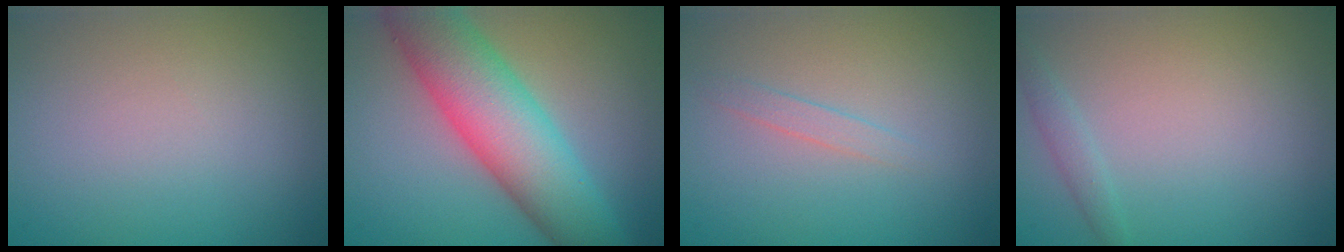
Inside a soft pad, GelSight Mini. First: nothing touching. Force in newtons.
{"total": 9.7, "press": 9.7, "slide": 0.1}
{"total": 1.0, "press": 1.0, "slide": 0.1}
{"total": 1.0, "press": 1.0, "slide": 0.1}